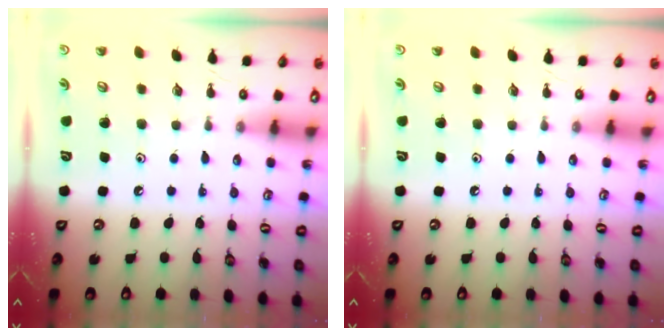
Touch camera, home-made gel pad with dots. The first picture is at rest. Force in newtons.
{"total": 0.0}